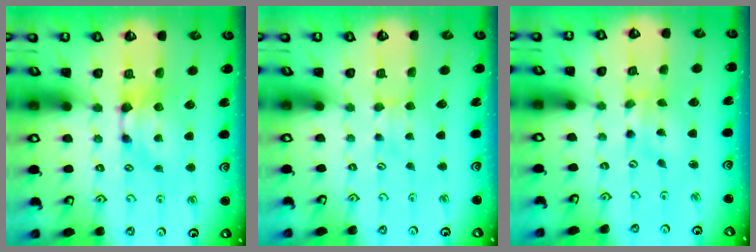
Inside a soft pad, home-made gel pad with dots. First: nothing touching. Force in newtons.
{"total": 2.4, "press": 2.3, "slide": 0.5}
{"total": 2.4, "press": 2.2, "slide": 1.0}